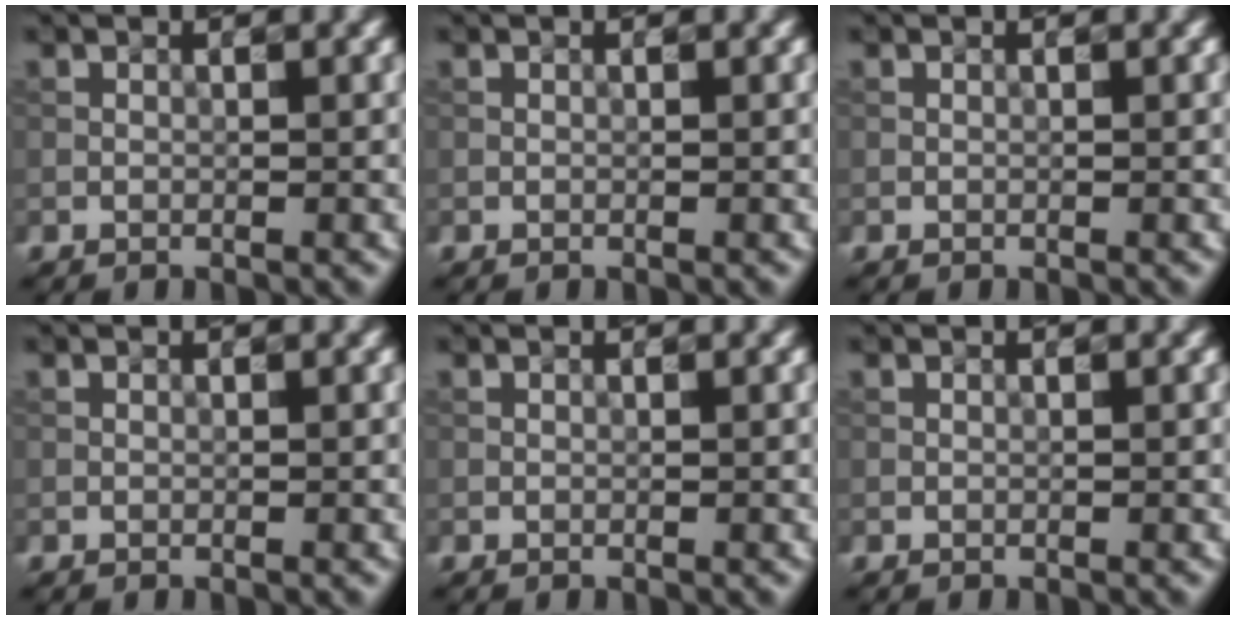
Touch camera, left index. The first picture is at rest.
{"total": 0.0}
{"total": 0.0}
{"total": 0.0}
{"total": 0.0}
{"total": 0.0}